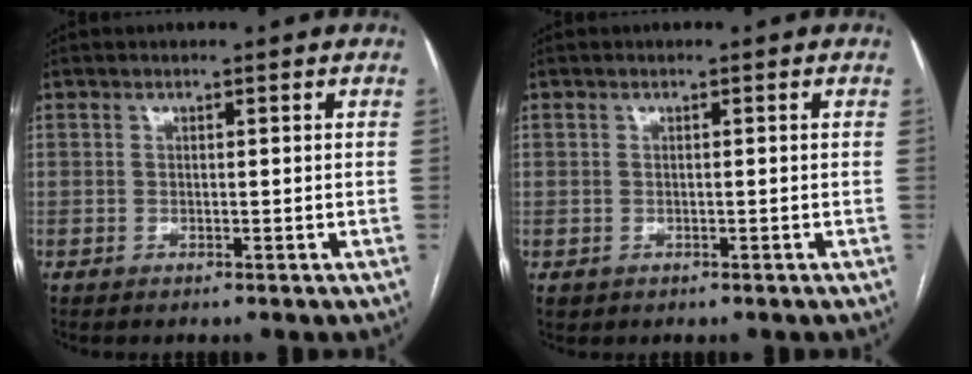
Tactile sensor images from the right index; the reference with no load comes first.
{"total": 1.0, "force": [-0.2, 0.9, 0.1], "torque": [-0.001, 0.005, 0.001]}